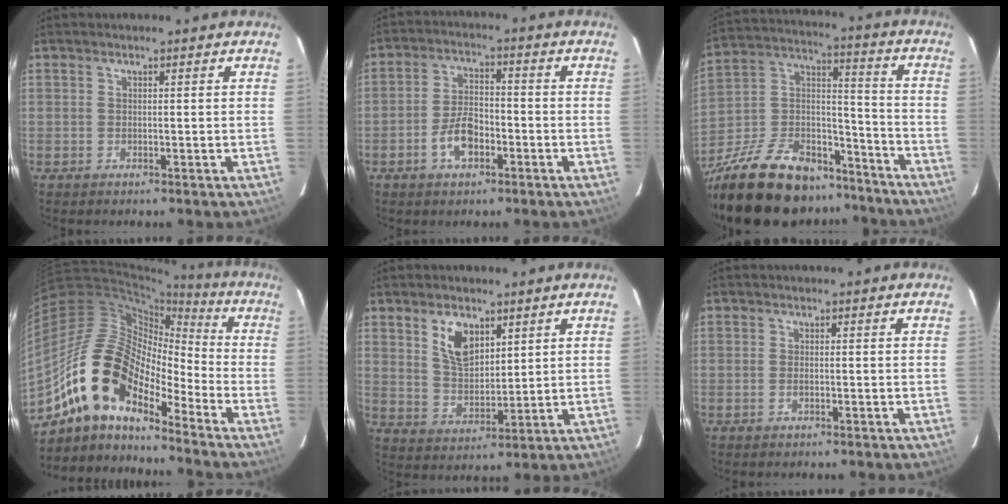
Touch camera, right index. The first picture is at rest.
{"total": 6.8, "force": [-3.3, 3.6, 4.8], "torque": [-0.098, 0.010, -0.054]}
{"total": 29.1, "force": [-21.7, 13.3, 14.0], "torque": [-0.300, 0.027, -0.332]}
{"total": 15.8, "force": [-11.2, 6.4, 9.1], "torque": [-0.153, 0.005, -0.227]}
{"total": 8.2, "force": [4.1, 4.6, 5.5], "torque": [-0.098, 0.006, 0.086]}
{"total": 1.0, "force": [-0.4, 0.6, 0.7], "torque": [-0.014, 0.000, -0.008]}